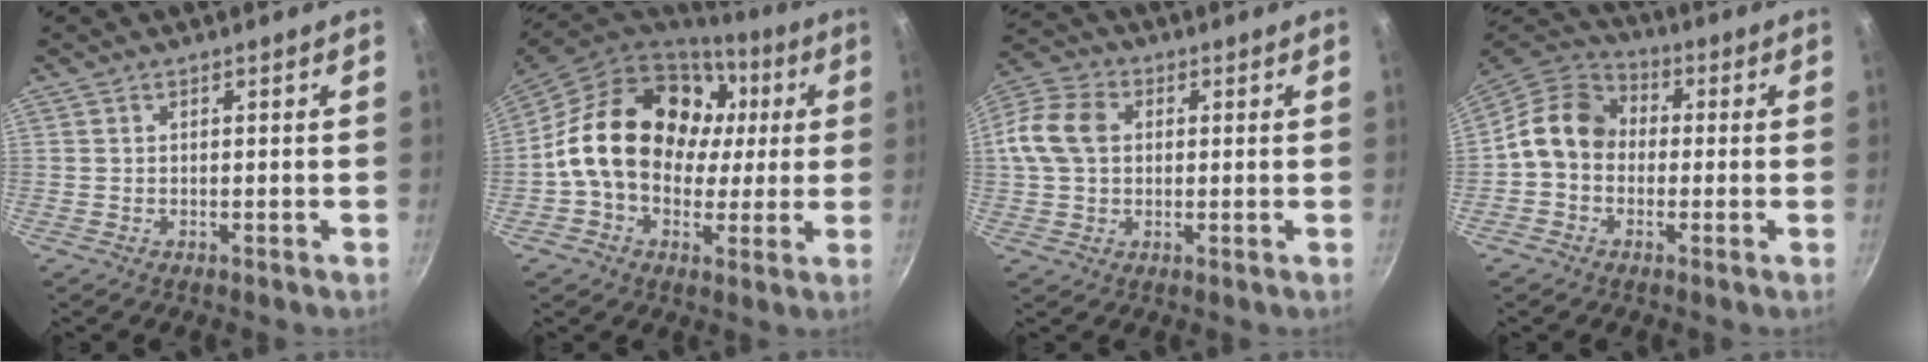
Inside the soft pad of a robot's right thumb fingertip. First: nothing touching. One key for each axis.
{"total": 21.7, "fx": 2.9, "fy": 16.5, "fz": 13.7, "tx": -0.205, "ty": 0.028, "tz": 0.044}
{"total": 10.5, "fx": 1.3, "fy": 7.8, "fz": 6.9, "tx": -0.126, "ty": 0.019, "tz": 0.009}
{"total": 11.4, "fx": -0.1, "fy": 9.4, "fz": 6.5, "tx": -0.082, "ty": 0.034, "tz": -0.027}